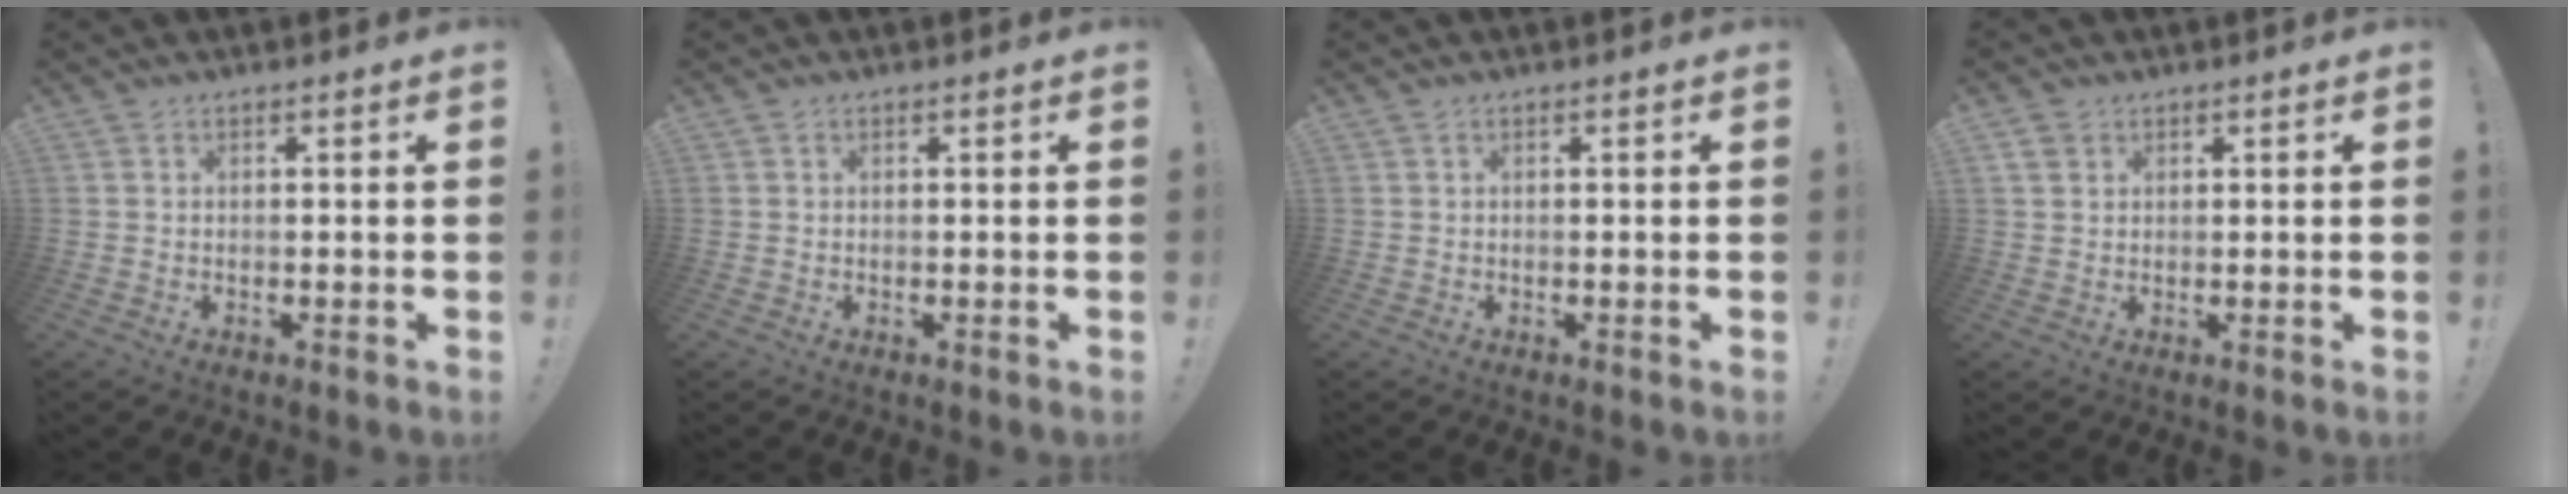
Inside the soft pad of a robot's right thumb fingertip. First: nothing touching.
{"total": 0.0}
{"total": 0.0}
{"total": 3.2, "force": [1.7, 2.4, 1.2], "torque": [-0.024, -0.002, 0.034]}